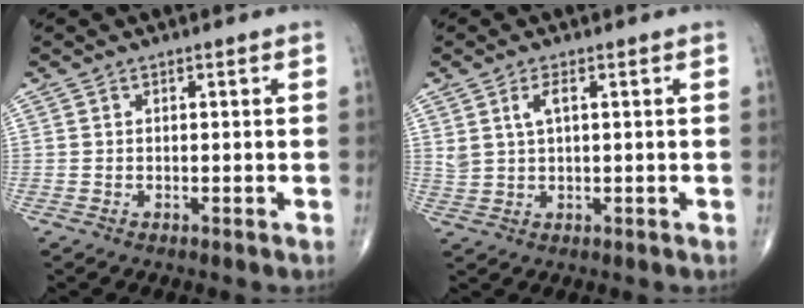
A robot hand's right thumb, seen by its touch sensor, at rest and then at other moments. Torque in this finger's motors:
{"motor_torque": [-0.02, 0.08, 0.36, 0.27, 0.11]}